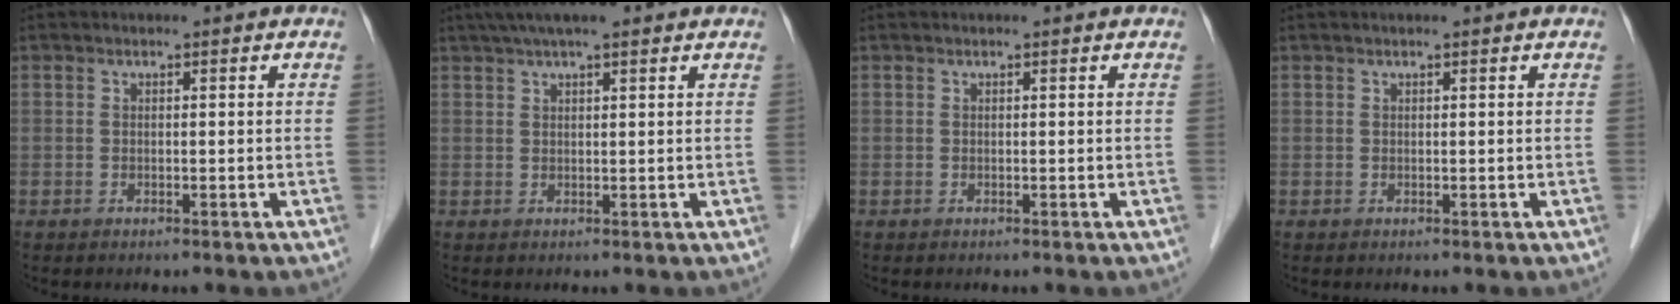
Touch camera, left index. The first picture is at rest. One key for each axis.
{"total": 6.9, "fx": 5.2, "fy": 1.0, "fz": 4.4, "tx": -0.071, "ty": 0.038, "tz": 0.083}
{"total": 0.0}
{"total": 0.6, "fx": 0.5, "fy": 0.0, "fz": 0.4, "tx": -0.007, "ty": 0.007, "tz": 0.008}